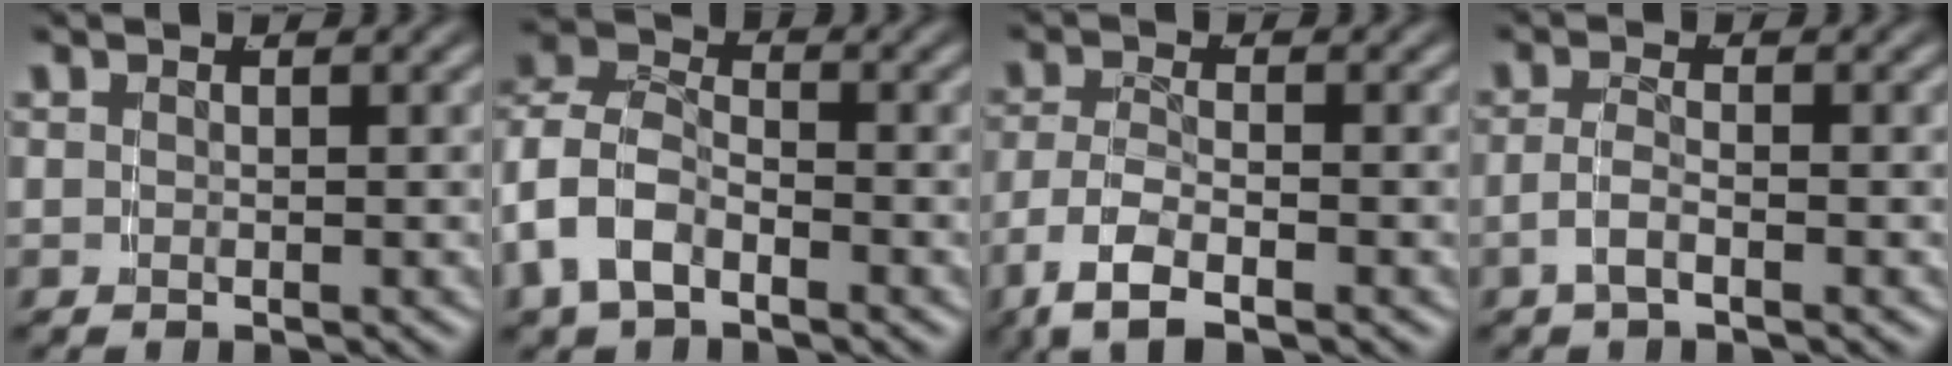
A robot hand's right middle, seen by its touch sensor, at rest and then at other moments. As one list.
[{"total": 8.6, "force": [-1.2, 7.5, 4.0], "torque": [-0.121, -0.022, -0.026]}, {"total": 4.9, "force": [-2.2, 2.6, 3.5], "torque": [-0.082, -0.019, -0.027]}, {"total": 2.1, "force": [-1.2, 0.5, 1.7], "torque": [-0.037, -0.007, -0.020]}]